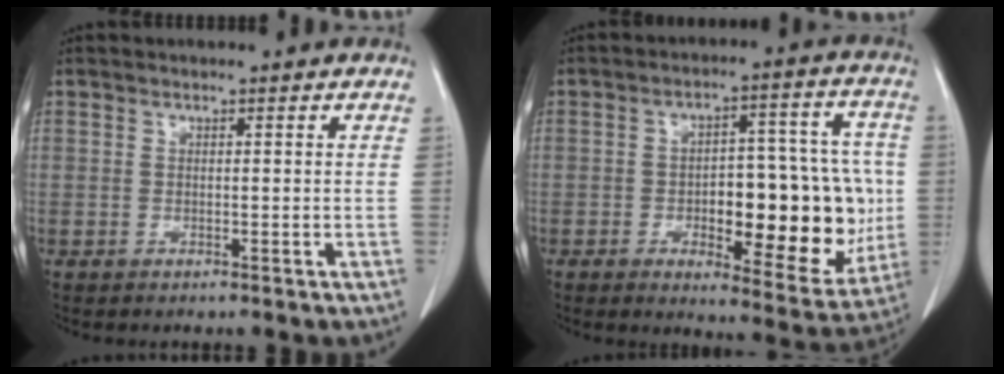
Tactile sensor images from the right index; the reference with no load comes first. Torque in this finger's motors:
{"motor_torque": [1.40, -0.74, 0.34, 0.10]}